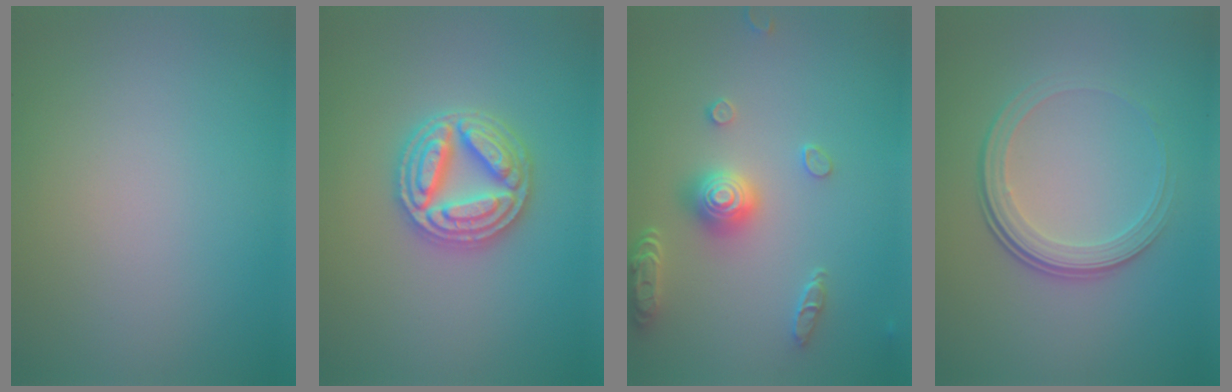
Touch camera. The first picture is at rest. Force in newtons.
{"total": 4.9, "press": 4.8, "slide": 0.8}
{"total": 4.1, "press": 3.7, "slide": 1.8}
{"total": 4.1, "press": 2.7, "slide": 3.0}